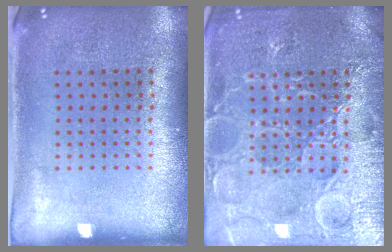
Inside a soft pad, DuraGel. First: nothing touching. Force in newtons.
{"total": 6.8, "press": 6.7, "slide": 1.0}